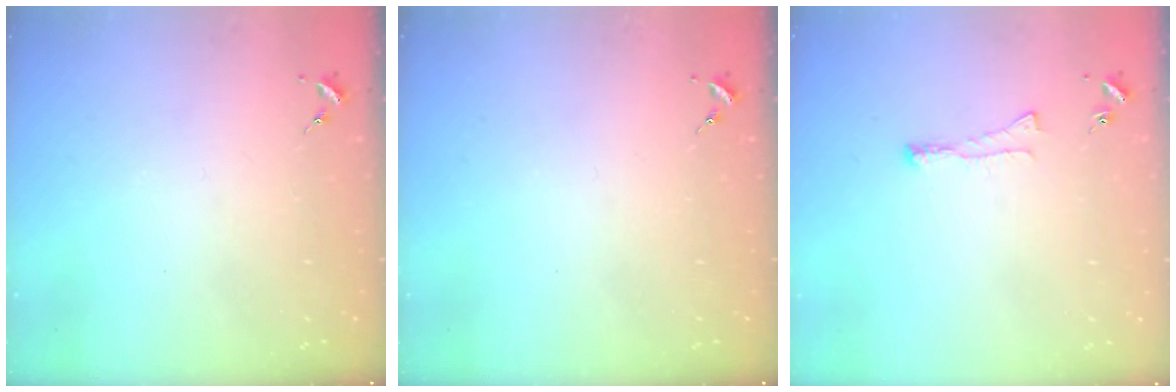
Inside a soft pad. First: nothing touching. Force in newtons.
{"total": 0.0}
{"total": 4.1, "press": 4.1, "slide": 0.8}